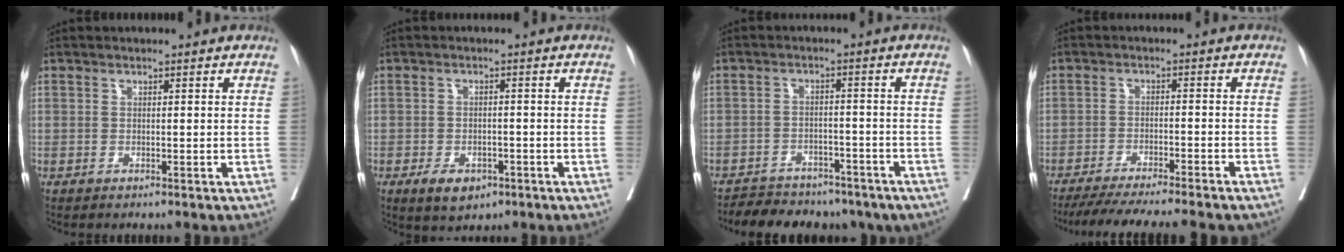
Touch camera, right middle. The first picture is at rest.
{"total": 5.0, "force": [-3.0, 2.8, 2.9], "torque": [-0.044, -0.001, -0.042]}
{"total": 14.4, "force": [-11.8, 6.3, 5.3], "torque": [-0.103, 0.012, -0.147]}
{"total": 15.6, "force": [-13.8, 0.0, 7.3], "torque": [-0.107, -0.039, -0.198]}